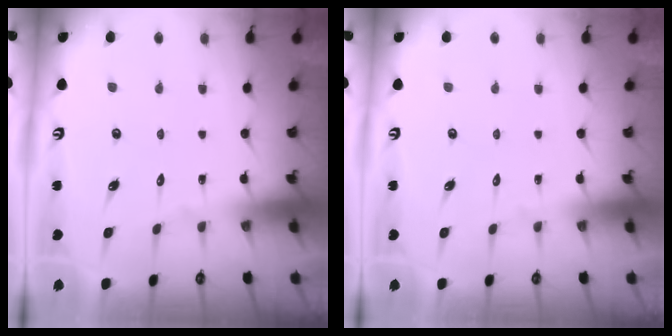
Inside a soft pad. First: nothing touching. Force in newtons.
{"total": 0.0}